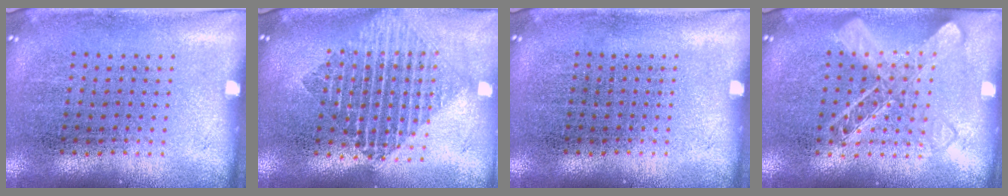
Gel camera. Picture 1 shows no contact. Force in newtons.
{"total": 1.9, "press": 1.5, "slide": 1.1}
{"total": 0.0}
{"total": 1.6, "press": 1.6, "slide": 0.4}